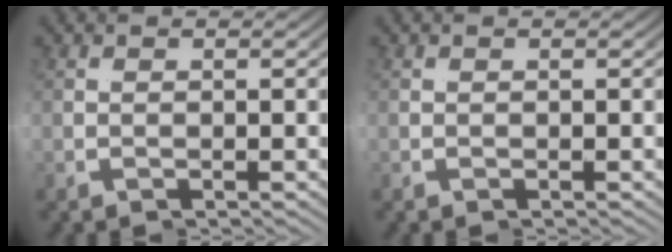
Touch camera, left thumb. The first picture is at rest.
{"total": 0.0}